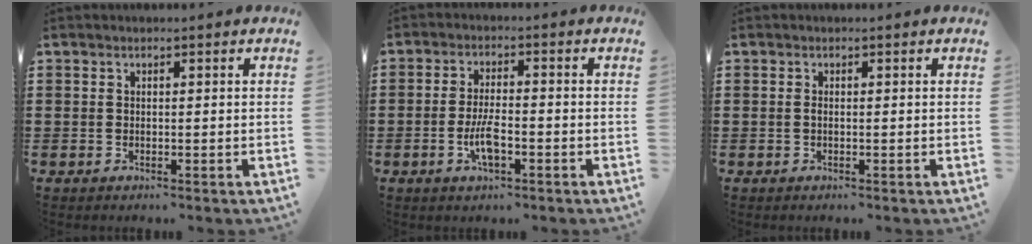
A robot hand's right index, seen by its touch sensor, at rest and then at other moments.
{"total": 4.9, "force": [-1.6, 1.6, 4.3], "torque": [-0.091, 0.001, -0.035]}
{"total": 0.5, "force": [-0.2, 0.1, 0.5], "torque": [-0.011, -0.003, -0.003]}